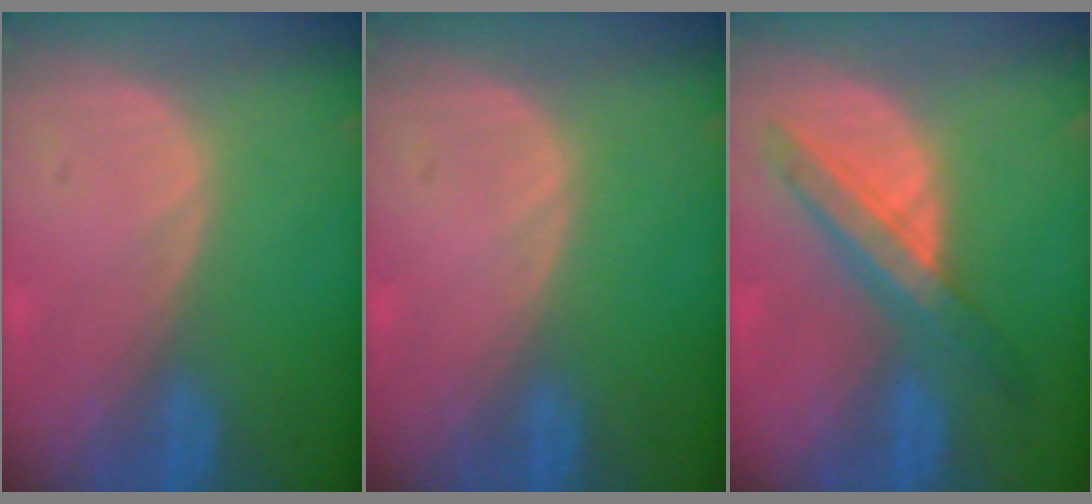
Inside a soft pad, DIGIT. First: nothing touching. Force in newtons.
{"total": 0.0}
{"total": 6.6, "press": 6.5, "slide": 1.2}